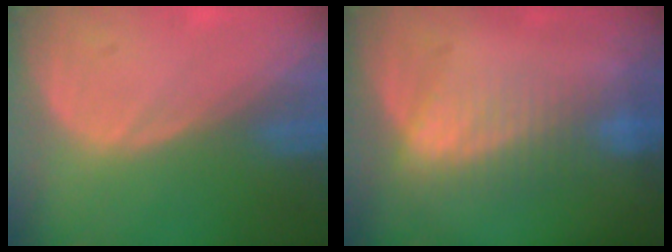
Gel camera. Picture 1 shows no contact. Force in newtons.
{"total": 7.1, "press": 6.2, "slide": 3.5}